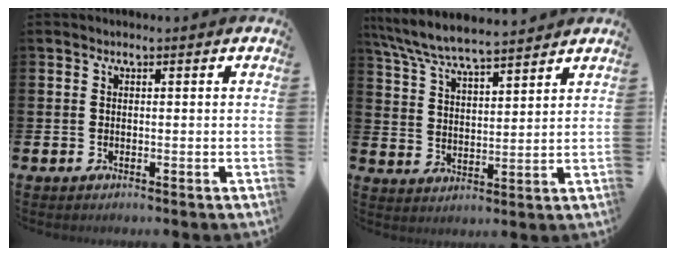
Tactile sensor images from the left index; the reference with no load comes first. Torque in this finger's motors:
{"motor_torque": [1.06, -1.08, 0.78, 0.21]}